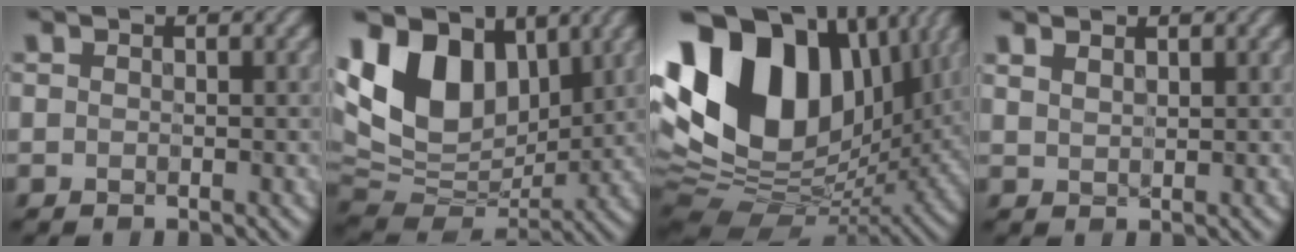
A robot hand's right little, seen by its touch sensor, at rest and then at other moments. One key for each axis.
{"total": 13.4, "fx": 4.8, "fy": 8.7, "fz": 9.0, "tx": -0.196, "ty": 0.023, "tz": 0.084}
{"total": 18.1, "fx": 4.1, "fy": 12.6, "fz": 12.3, "tx": -0.257, "ty": 0.025, "tz": 0.070}
{"total": 1.7, "fx": 1.2, "fy": 0.7, "fz": 0.8, "tx": -0.015, "ty": 0.007, "tz": 0.018}